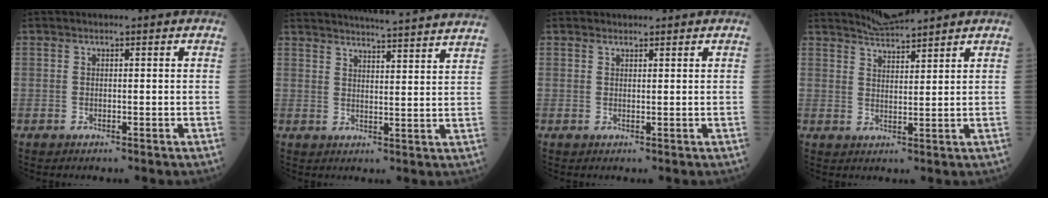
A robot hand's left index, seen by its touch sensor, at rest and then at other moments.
{"total": 18.3, "force": [17.3, -0.9, 5.9], "torque": [-0.095, -0.030, 0.214]}
{"total": 0.7, "force": [0.7, 0.3, 0.0], "torque": [-0.005, 0.002, 0.012]}
{"total": 3.9, "force": [3.8, -0.4, 0.5], "torque": [-0.017, 0.006, 0.076]}